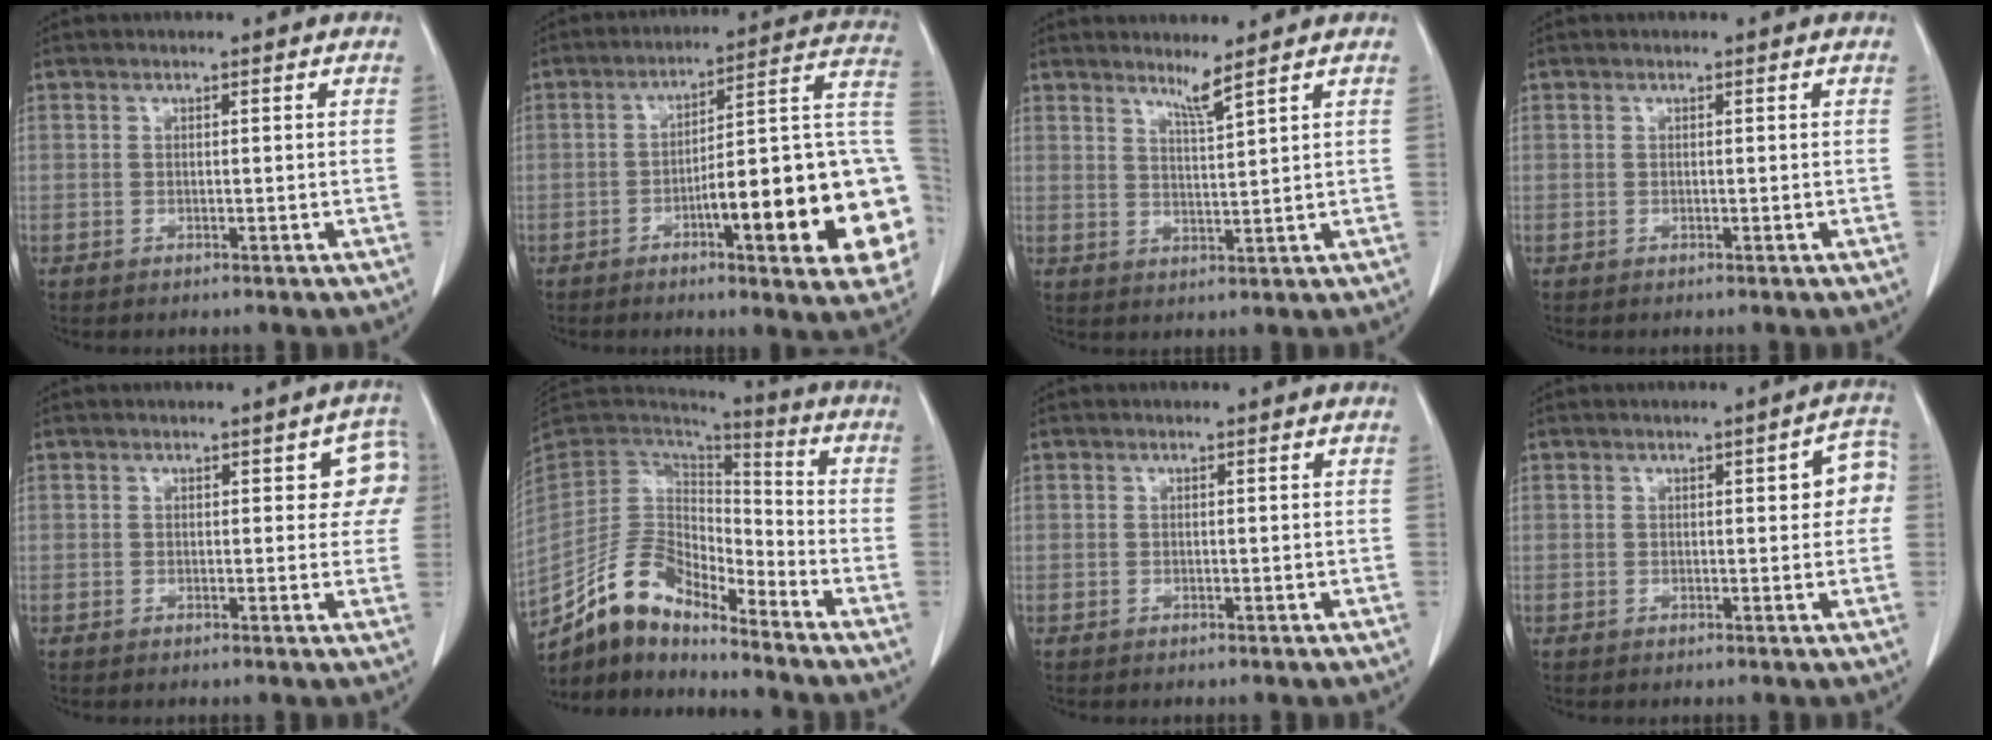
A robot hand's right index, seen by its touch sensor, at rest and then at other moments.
{"total": 21.8, "force": [-5.3, 3.0, 20.9], "torque": [-0.189, 0.025, -0.064]}
{"total": 2.8, "force": [2.3, -1.0, 1.3], "torque": [-0.025, -0.016, 0.046]}
{"total": 0.0}
{"total": 4.3, "force": [1.5, 2.4, 3.3], "torque": [-0.011, 0.011, 0.010]}
{"total": 11.8, "force": [-10.2, 4.0, 4.4], "torque": [-0.085, 0.041, -0.194]}
{"total": 0.0}
{"total": 4.6, "force": [0.7, 1.5, 4.3], "torque": [-0.038, 0.016, 0.003]}